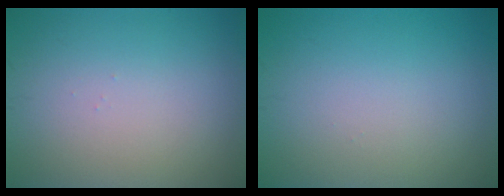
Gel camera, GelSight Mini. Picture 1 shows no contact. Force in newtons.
{"total": 0.0}